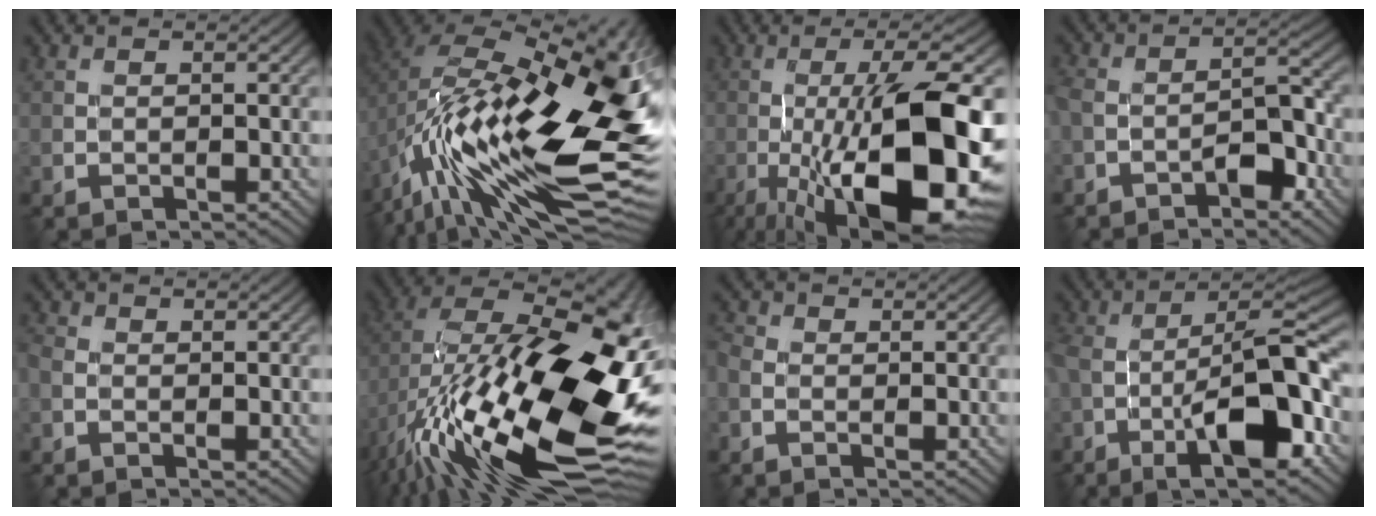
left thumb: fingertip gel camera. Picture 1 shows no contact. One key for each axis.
{"total": 19.7, "fx": -4.7, "fy": 9.0, "fz": 16.9, "tx": -0.320, "ty": -0.014, "tz": -0.080}
{"total": 18.7, "fx": -5.3, "fy": 5.7, "fz": 17.0, "tx": -0.271, "ty": 0.007, "tz": -0.084}
{"total": 6.2, "fx": -3.7, "fy": 2.6, "fz": 4.3, "tx": -0.069, "ty": 0.013, "tz": -0.069}
{"total": 1.5, "fx": -0.6, "fy": 1.0, "fz": 1.0, "tx": -0.024, "ty": 0.001, "tz": -0.020}
{"total": 21.4, "fx": -3.7, "fy": 10.1, "fz": 18.6, "tx": -0.335, "ty": -0.032, "tz": -0.060}
{"total": 1.9, "fx": -0.7, "fy": 1.3, "fz": 1.3, "tx": -0.030, "ty": 0.002, "tz": -0.024}
{"total": 14.2, "fx": -6.0, "fy": 4.8, "fz": 11.9, "tx": -0.190, "ty": 0.007, "tz": -0.103}